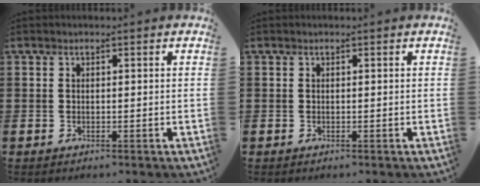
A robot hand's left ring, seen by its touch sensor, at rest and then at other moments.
{"total": 0.0}